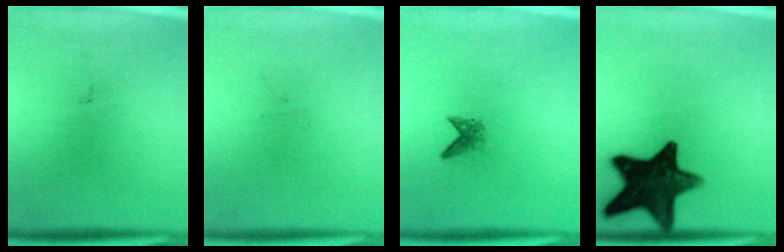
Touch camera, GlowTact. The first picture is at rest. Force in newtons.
{"total": 0.0}
{"total": 1.6}
{"total": 15.3}